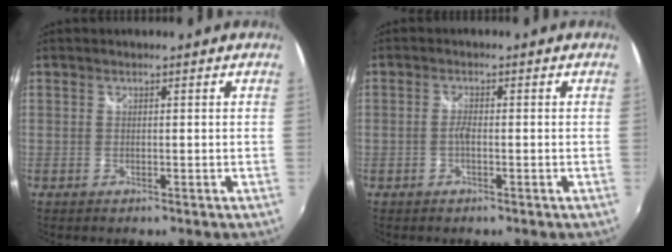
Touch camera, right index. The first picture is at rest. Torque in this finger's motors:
{"motor_torque": [0.20, 0.07, 0.14, 0.04]}